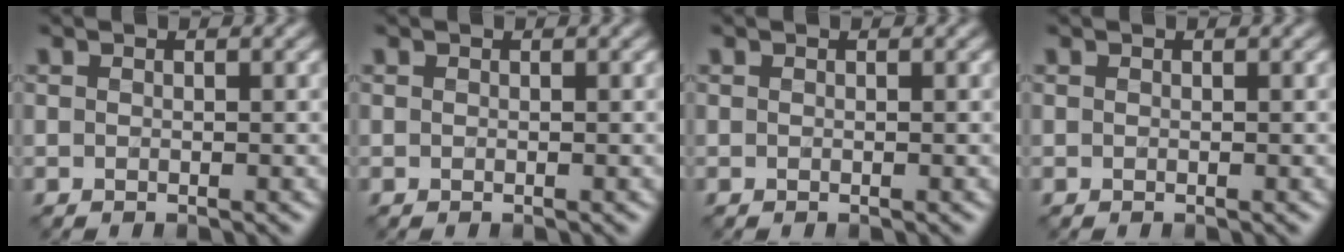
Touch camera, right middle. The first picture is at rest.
{"total": 0.0}
{"total": 0.0}
{"total": 0.0}